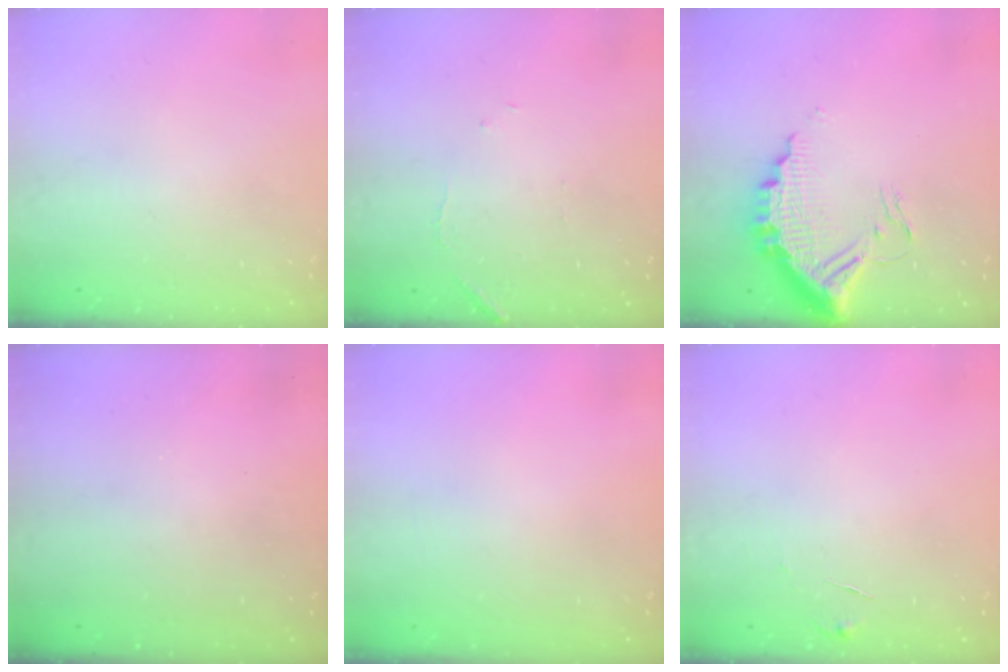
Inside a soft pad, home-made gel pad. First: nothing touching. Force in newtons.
{"total": 6.5, "press": 6.5, "slide": 0.3}
{"total": 11.4, "press": 11.4, "slide": 0.9}
{"total": 3.2, "press": 3.2, "slide": 0.1}
{"total": 2.9, "press": 2.9, "slide": 0.1}
{"total": 5.4, "press": 5.4, "slide": 0.3}